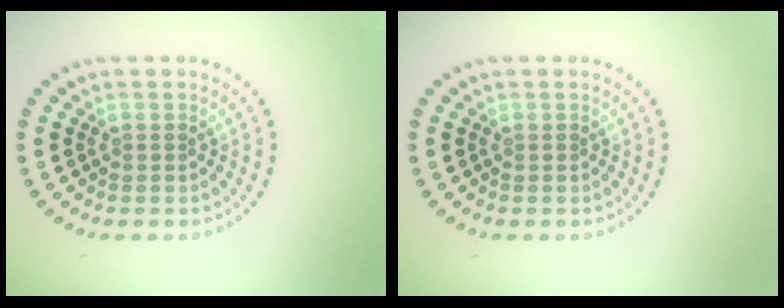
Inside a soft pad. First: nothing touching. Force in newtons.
{"total": 0.0}